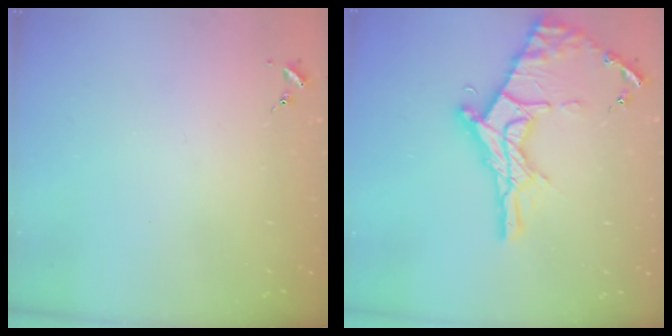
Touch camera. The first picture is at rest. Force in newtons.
{"total": 20.3, "press": 20.2, "slide": 1.5}